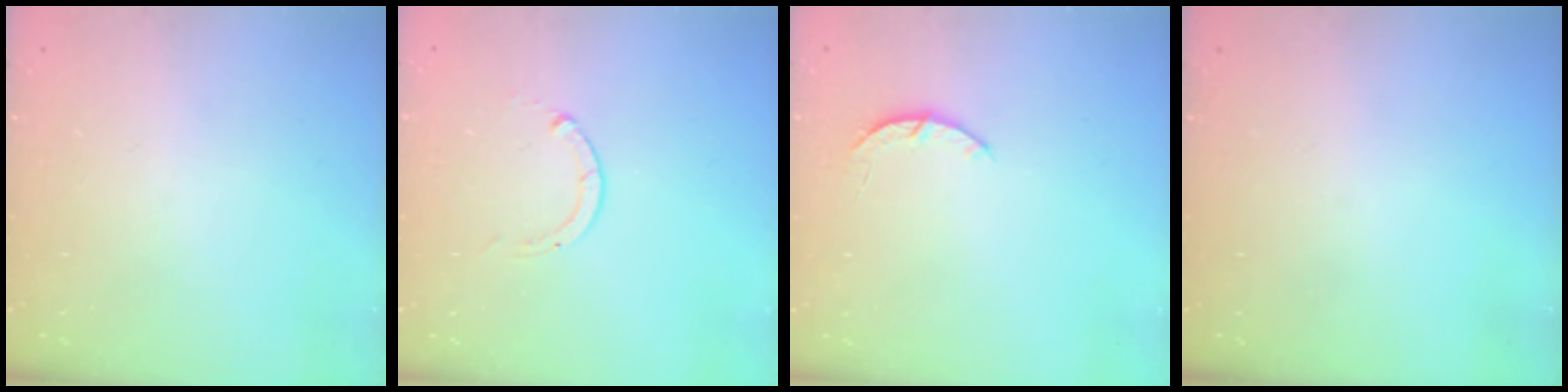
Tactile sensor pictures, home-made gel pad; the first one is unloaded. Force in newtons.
{"total": 0.0}
{"total": 3.0, "press": 3.0, "slide": 0.5}
{"total": 0.0}